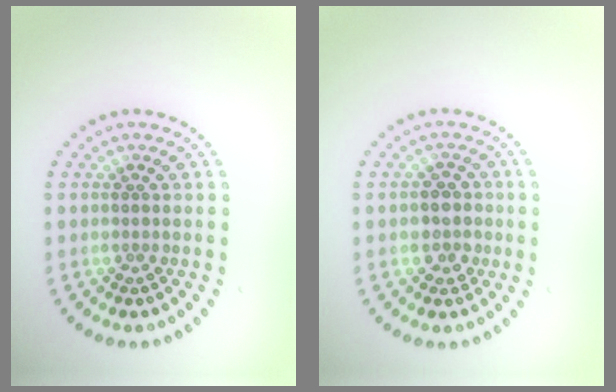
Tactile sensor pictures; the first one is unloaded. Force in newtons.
{"total": 2.2, "press": 2.1, "slide": 0.7}